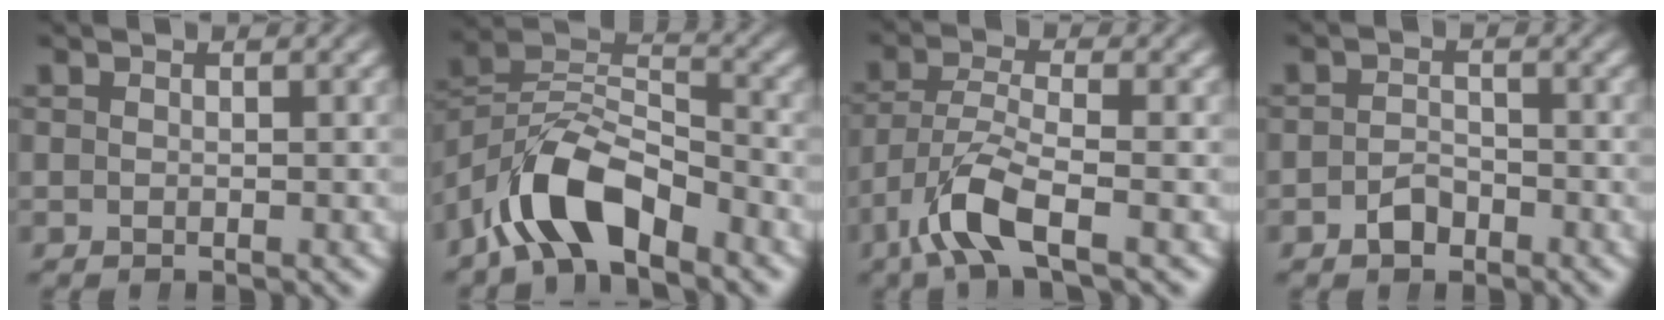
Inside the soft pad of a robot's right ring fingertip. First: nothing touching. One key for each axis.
{"total": 7.8, "fx": -2.3, "fy": 5.3, "fz": 5.2, "tx": -0.110, "ty": -0.024, "tz": -0.037}
{"total": 4.5, "fx": -1.6, "fy": 1.9, "fz": 3.7, "tx": -0.096, "ty": -0.028, "tz": -0.014}
{"total": 2.2, "fx": -1.7, "fy": 1.3, "fz": 0.6, "tx": -0.009, "ty": -0.007, "tz": -0.026}